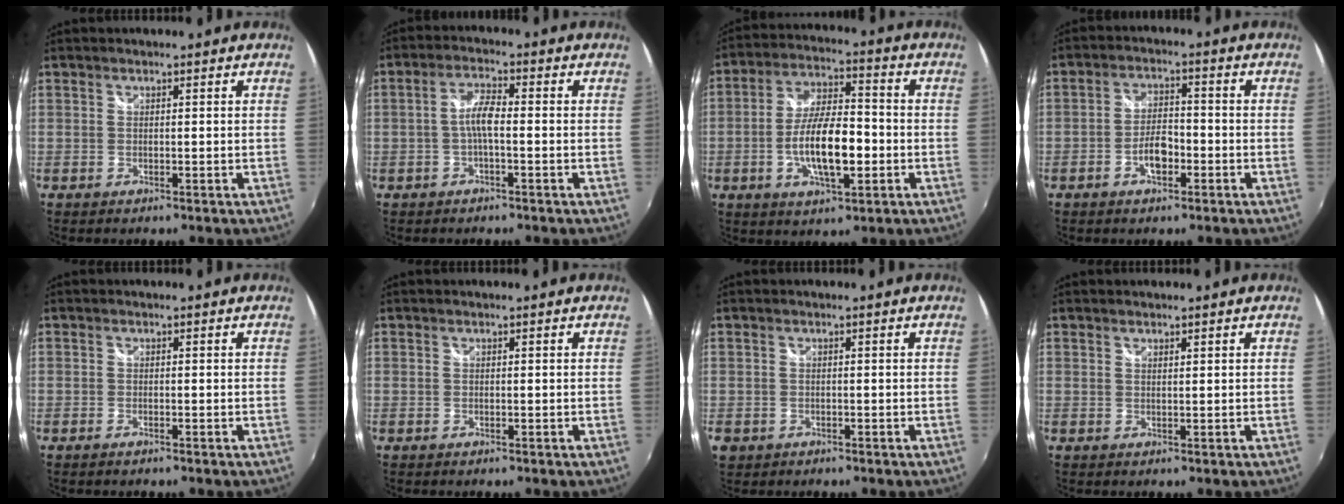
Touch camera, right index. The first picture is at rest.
{"total": 4.0, "force": [-0.9, 0.9, 3.8], "torque": [-0.077, 0.010, -0.018]}
{"total": 11.1, "force": [-2.8, 3.8, 10.1], "torque": [-0.191, 0.001, -0.045]}
{"total": 5.3, "force": [-2.5, 2.5, 4.0], "torque": [-0.080, 0.008, -0.041]}
{"total": 0.8, "force": [-0.7, 0.2, 0.3], "torque": [-0.007, -0.004, -0.015]}
{"total": 0.0}
{"total": 2.5, "force": [-0.8, 2.3, 0.6], "torque": [-0.017, -0.004, -0.012]}
{"total": 0.6, "force": [0.6, 0.1, 0.1], "torque": [-0.002, -0.002, 0.010]}